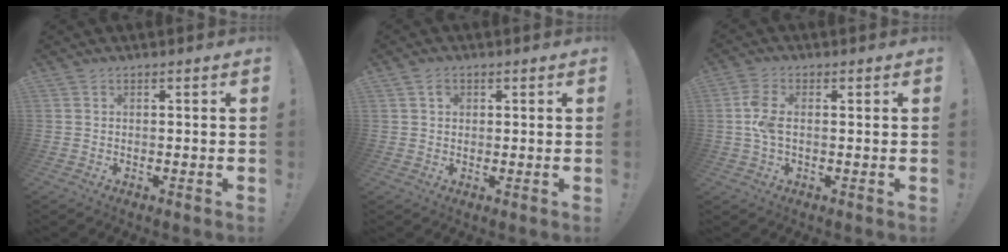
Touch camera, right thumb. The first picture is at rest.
{"total": 1.9, "force": [0.6, 1.6, 0.8], "torque": [-0.002, -0.002, 0.008]}
{"total": 6.1, "force": [0.3, 3.3, 5.1], "torque": [-0.112, 0.006, 0.003]}